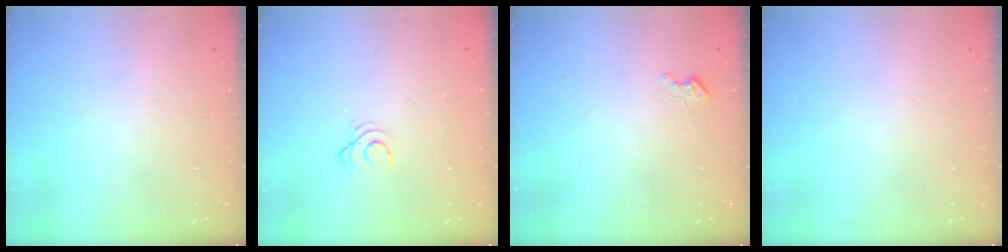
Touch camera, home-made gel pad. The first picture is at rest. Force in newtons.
{"total": 3.6, "press": 3.5, "slide": 0.3}
{"total": 3.3, "press": 3.3, "slide": 0.5}
{"total": 0.0}